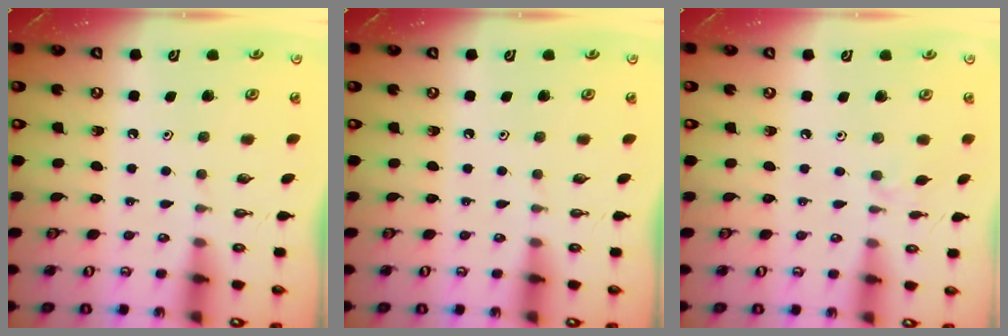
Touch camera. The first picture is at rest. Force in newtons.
{"total": 0.0}
{"total": 1.9, "press": 1.8, "slide": 0.4}